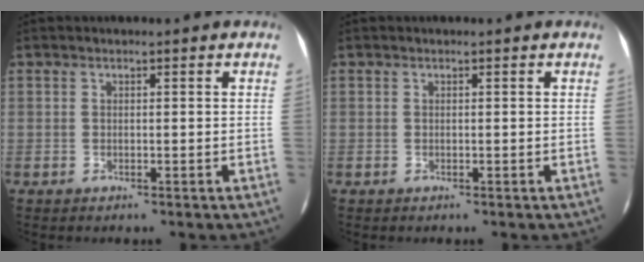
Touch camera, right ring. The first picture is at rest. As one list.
[{"total": 0.0}]